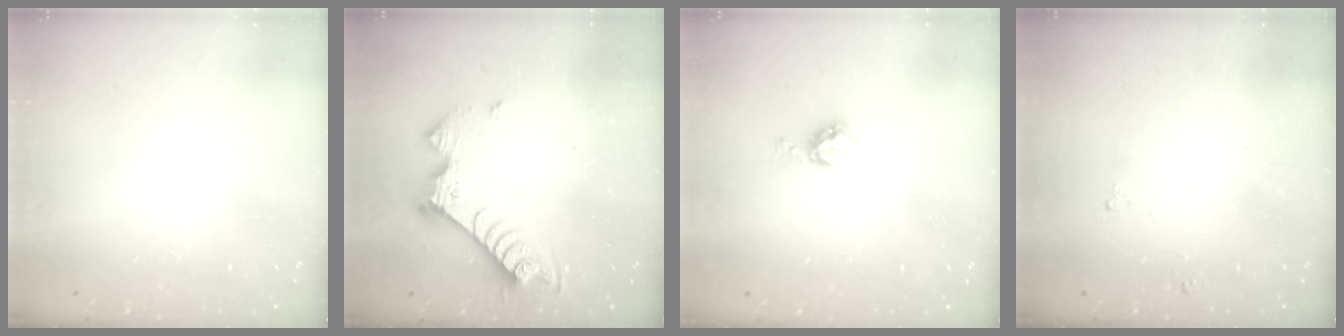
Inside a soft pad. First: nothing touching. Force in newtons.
{"total": 10.0, "press": 9.9, "slide": 0.5}
{"total": 4.9, "press": 4.8, "slide": 0.2}
{"total": 4.1, "press": 4.1, "slide": 0.4}